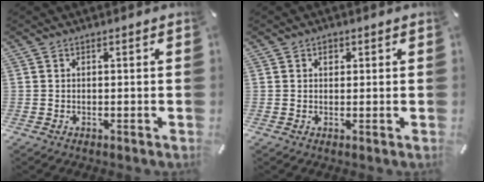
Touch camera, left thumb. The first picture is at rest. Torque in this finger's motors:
{"motor_torque": [0.21, 0.03, -0.15, -0.06, 0.02]}